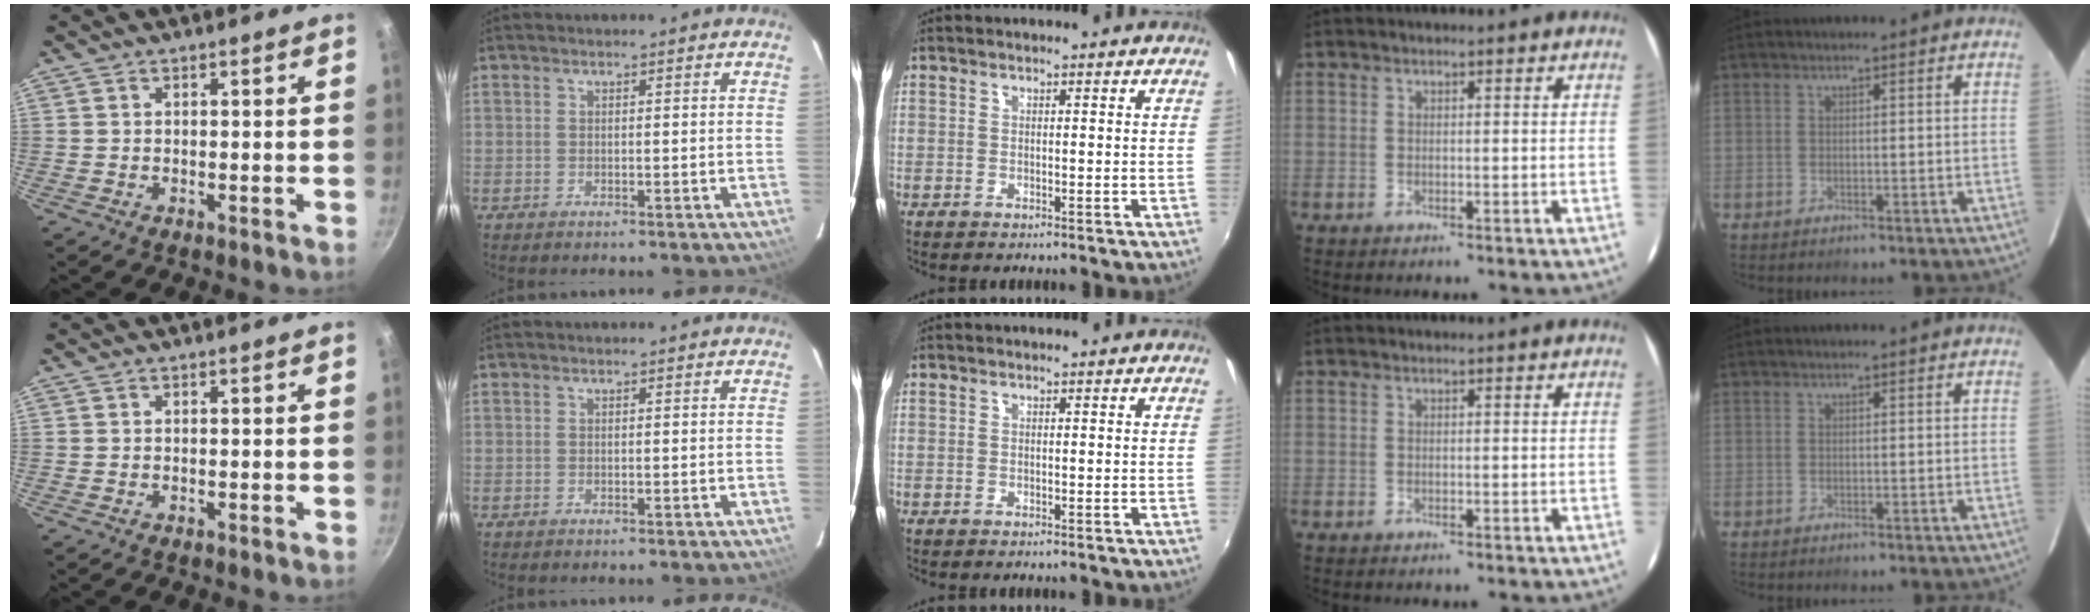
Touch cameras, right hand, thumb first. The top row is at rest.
{}